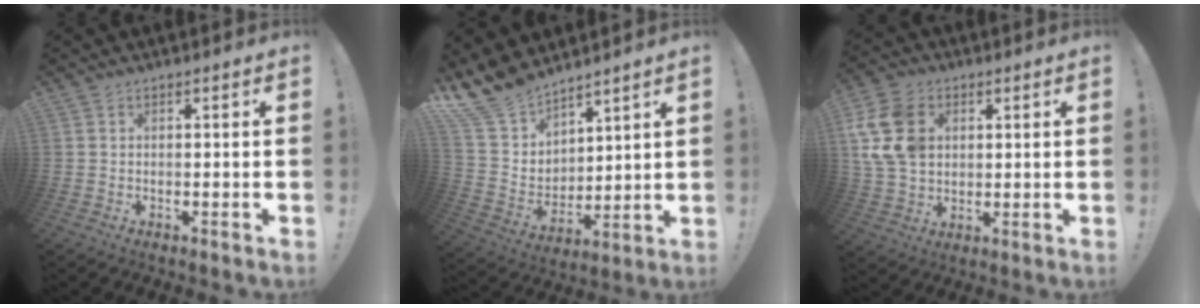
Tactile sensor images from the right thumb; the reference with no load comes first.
{"total": 14.5, "force": [12.2, 6.7, 4.0], "torque": [-0.097, -0.092, 0.235]}
{"total": 15.7, "force": [4.3, 12.0, 9.1], "torque": [-0.178, -0.012, 0.089]}